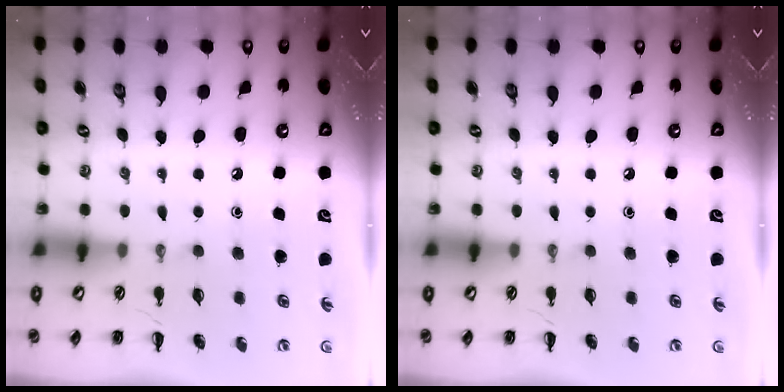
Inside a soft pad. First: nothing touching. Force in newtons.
{"total": 0.0}